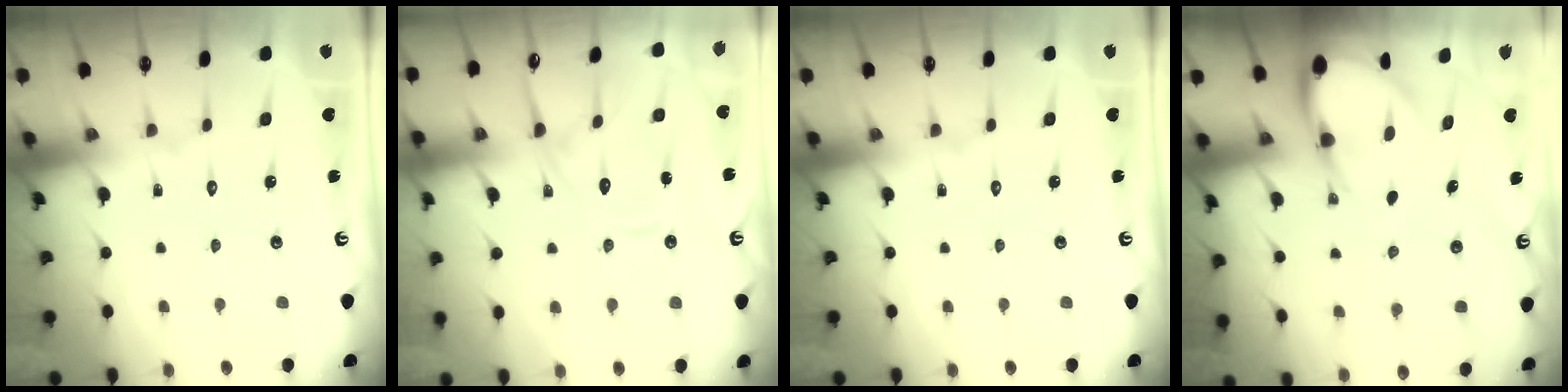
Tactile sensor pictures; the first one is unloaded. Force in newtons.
{"total": 11.5, "press": 11.5, "slide": 0.6}
{"total": 0.0}
{"total": 5.6, "press": 5.6, "slide": 0.5}